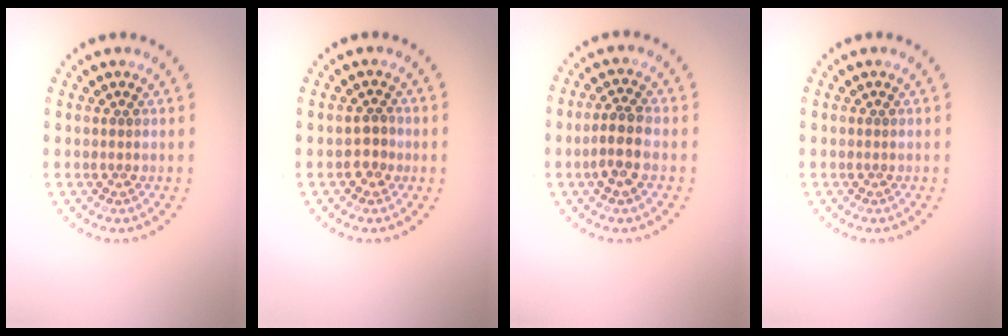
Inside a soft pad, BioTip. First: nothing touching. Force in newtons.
{"total": 1.9, "press": 1.8, "slide": 0.7}
{"total": 2.8, "press": 2.7, "slide": 0.7}
{"total": 0.0}